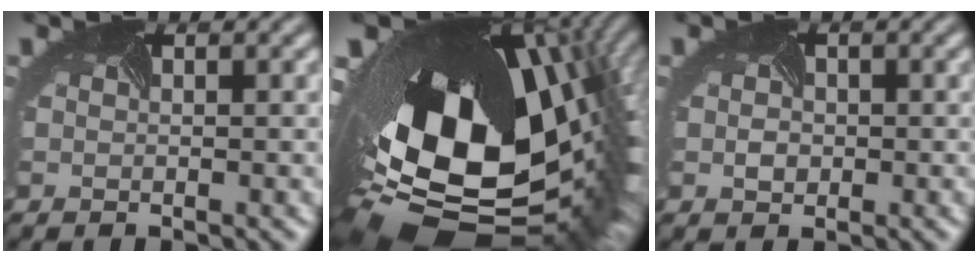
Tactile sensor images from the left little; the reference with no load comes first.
{"total": 20.0, "force": [-1.0, 11.8, 16.1], "torque": [-0.269, -0.052, -0.005]}
{"total": 0.9, "force": [-0.3, 0.8, 0.3], "torque": [-0.012, 0.002, -0.004]}